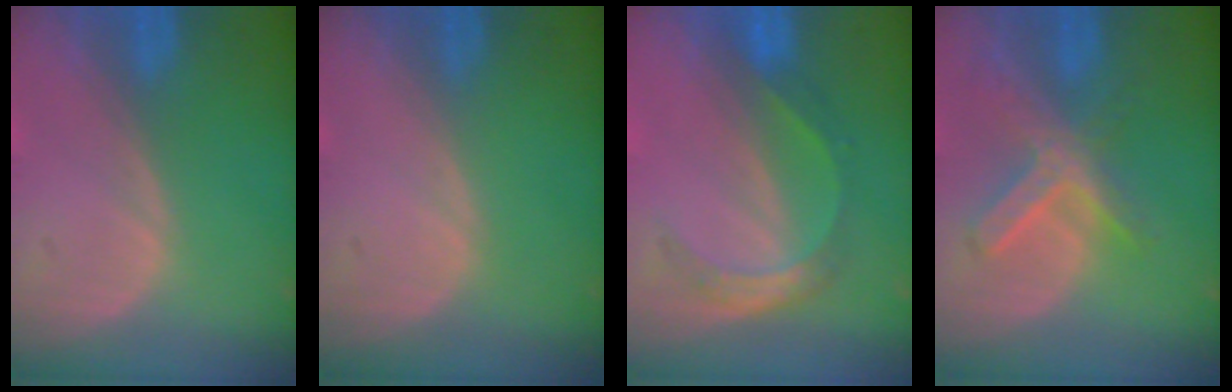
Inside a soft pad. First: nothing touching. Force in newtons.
{"total": 0.0}
{"total": 5.5, "press": 4.7, "slide": 2.8}
{"total": 7.4, "press": 6.4, "slide": 3.9}